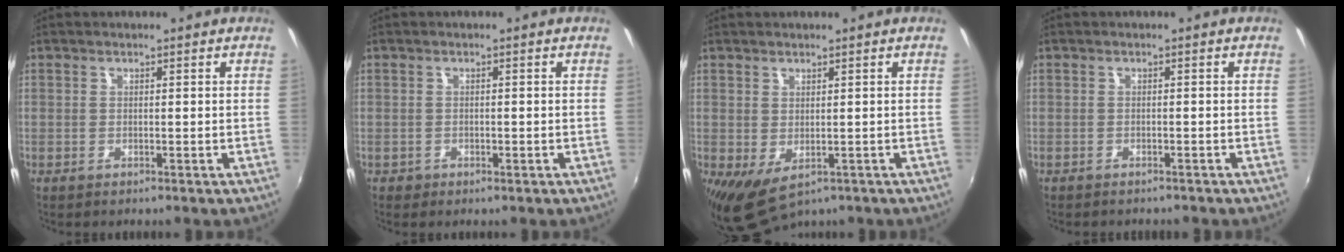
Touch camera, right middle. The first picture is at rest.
{"total": 0.9, "force": [-0.4, 0.7, 0.3], "torque": [-0.008, -0.005, -0.007]}
{"total": 4.5, "force": [-0.8, 2.6, 3.6], "torque": [-0.063, -0.017, -0.004]}
{"total": 1.5, "force": [-1.5, 0.3, 0.4], "torque": [-0.013, -0.008, -0.022]}